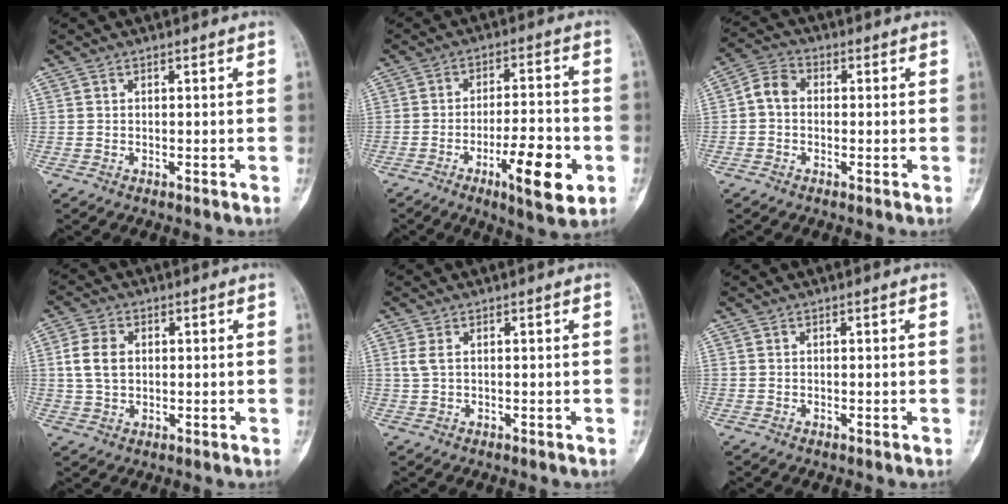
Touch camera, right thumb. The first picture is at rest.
{"total": 12.1, "force": [-4.6, 3.2, 10.7], "torque": [-0.164, 0.017, -0.071]}
{"total": 4.7, "force": [-0.3, 3.6, 3.0], "torque": [-0.049, 0.015, -0.019]}
{"total": 5.9, "force": [0.9, 4.1, 4.2], "torque": [-0.080, 0.004, 0.018]}
{"total": 1.7, "force": [0.4, 0.7, 1.5], "torque": [-0.045, 0.008, 0.017]}
{"total": 0.0}